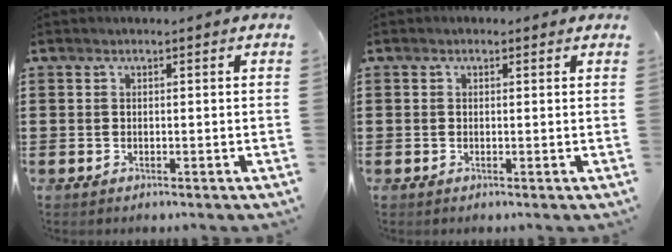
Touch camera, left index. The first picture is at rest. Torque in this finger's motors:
{"motor_torque": [2.14, 0.00, -0.08, -0.19]}